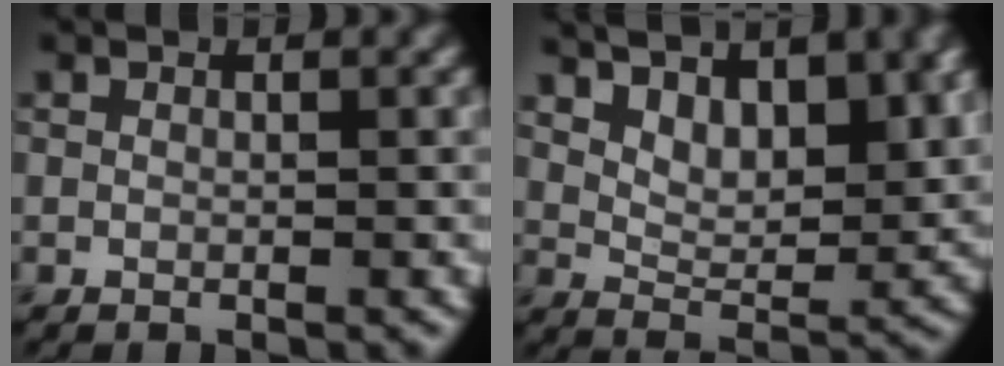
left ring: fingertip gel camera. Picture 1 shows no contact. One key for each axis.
{"total": 7.4, "fx": 4.6, "fy": 3.2, "fz": 4.8, "tx": -0.068, "ty": 0.004, "tz": 0.071}